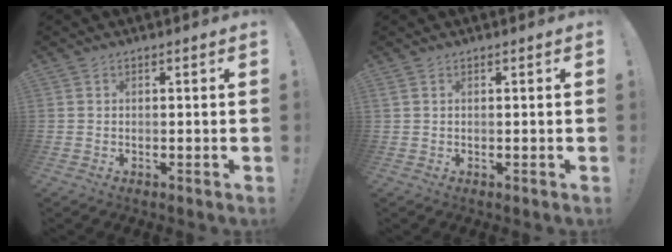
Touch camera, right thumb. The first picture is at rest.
{"total": 1.0, "force": [0.5, 0.5, 0.7], "torque": [-0.020, 0.003, 0.010]}